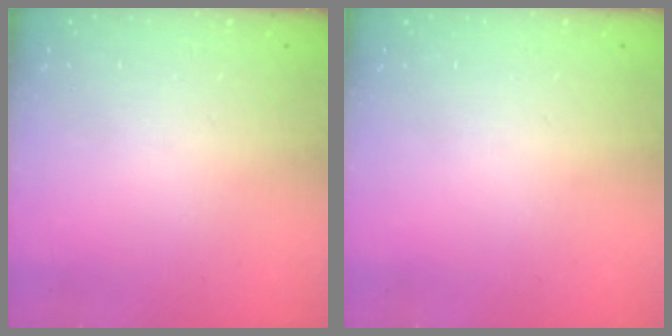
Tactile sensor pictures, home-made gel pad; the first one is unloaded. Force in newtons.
{"total": 0.0}